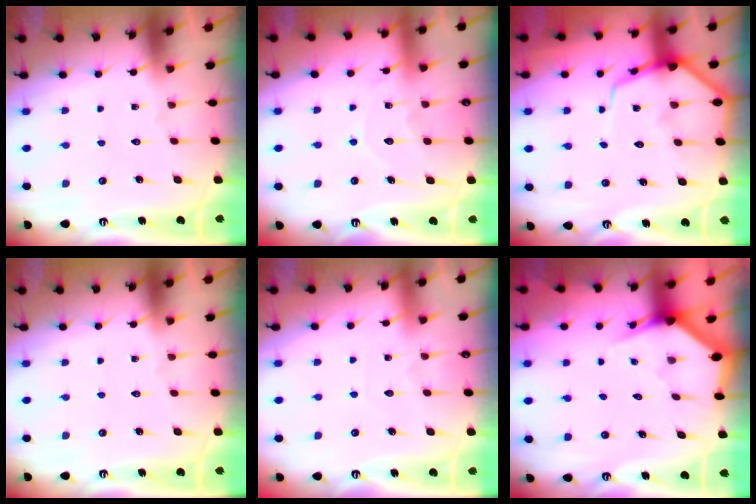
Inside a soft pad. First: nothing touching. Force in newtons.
{"total": 9.1, "press": 9.1, "slide": 0.9}
{"total": 9.2, "press": 9.1, "slide": 1.0}
{"total": 0.0}
{"total": 2.9, "press": 2.9, "slide": 0.3}
{"total": 2.9, "press": 2.9, "slide": 0.2}